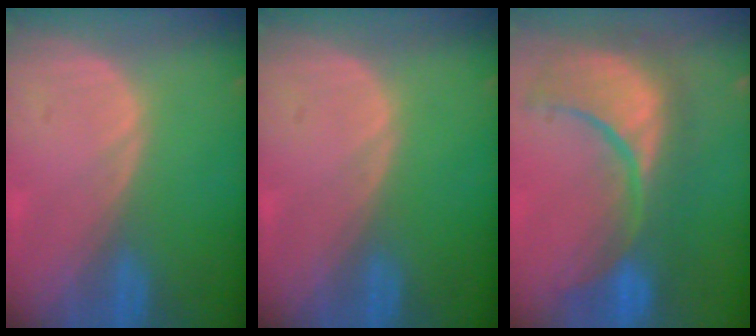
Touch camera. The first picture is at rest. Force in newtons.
{"total": 0.0}
{"total": 12.3, "press": 11.1, "slide": 5.3}